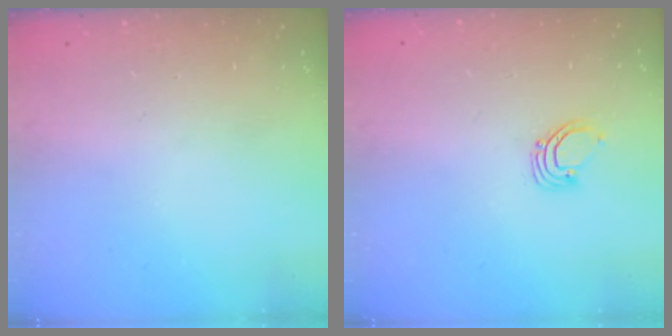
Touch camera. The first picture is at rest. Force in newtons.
{"total": 2.7, "press": 2.7, "slide": 0.2}